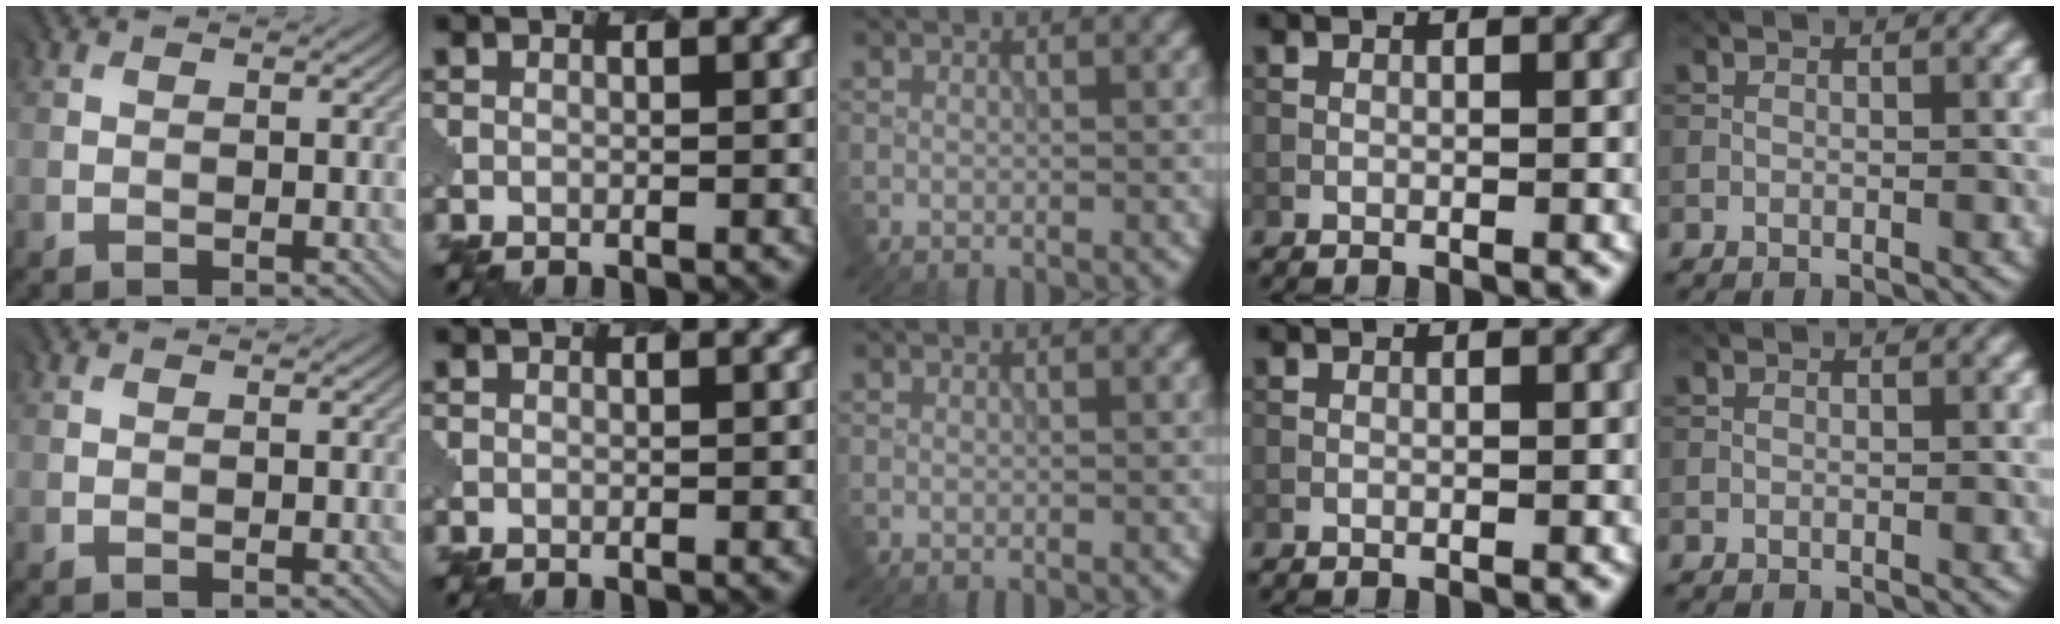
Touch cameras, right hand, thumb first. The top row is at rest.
{}